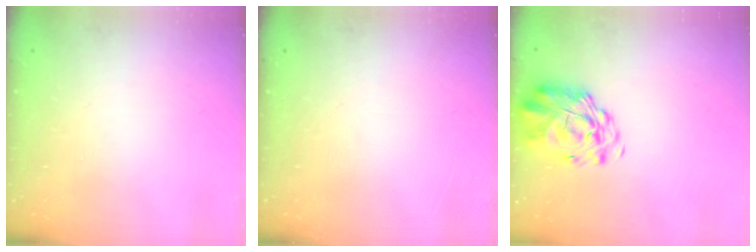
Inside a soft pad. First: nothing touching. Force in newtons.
{"total": 0.0}
{"total": 3.2, "press": 2.7, "slide": 1.7}